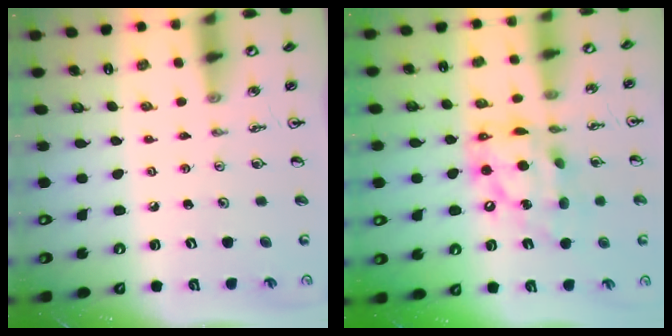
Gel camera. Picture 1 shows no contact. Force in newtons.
{"total": 15.5, "press": 15.4, "slide": 1.3}